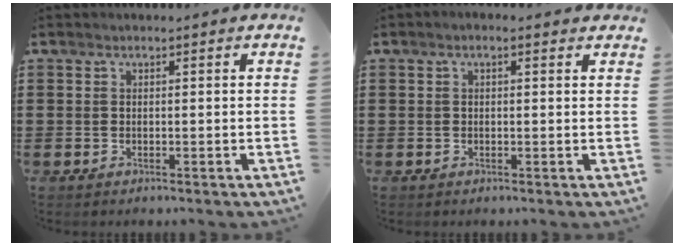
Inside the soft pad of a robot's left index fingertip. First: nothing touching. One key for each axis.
{"total": 1.1, "fx": 0.3, "fy": 0.3, "fz": 1.0, "tx": -0.019, "ty": 0.004, "tz": 0.004}